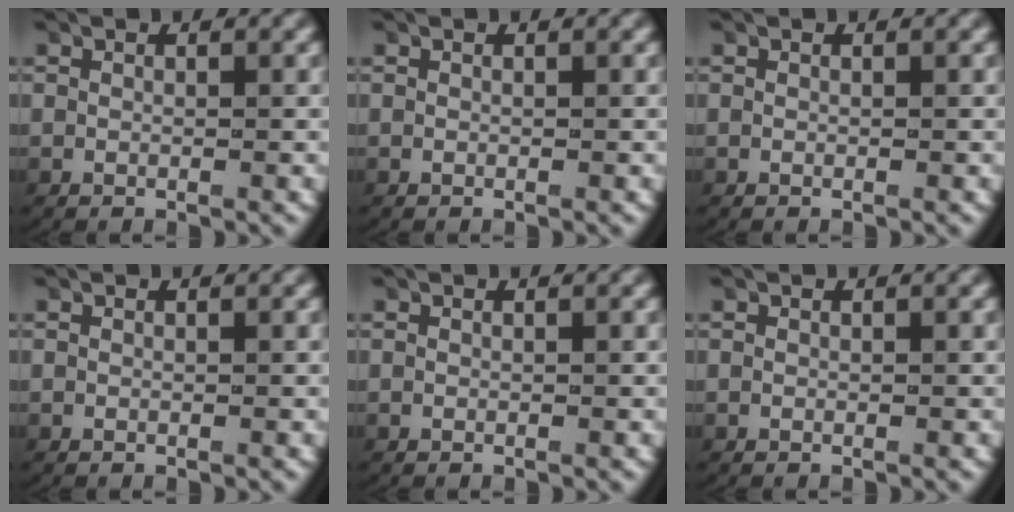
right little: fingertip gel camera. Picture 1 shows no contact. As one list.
[{"total": 0.0}, {"total": 0.0}, {"total": 0.0}, {"total": 0.0}, {"total": 0.0}]